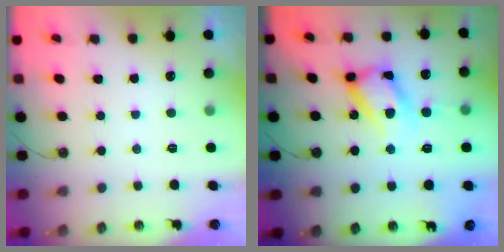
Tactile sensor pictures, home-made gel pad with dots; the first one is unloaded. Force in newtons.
{"total": 18.3, "press": 18.2, "slide": 1.8}